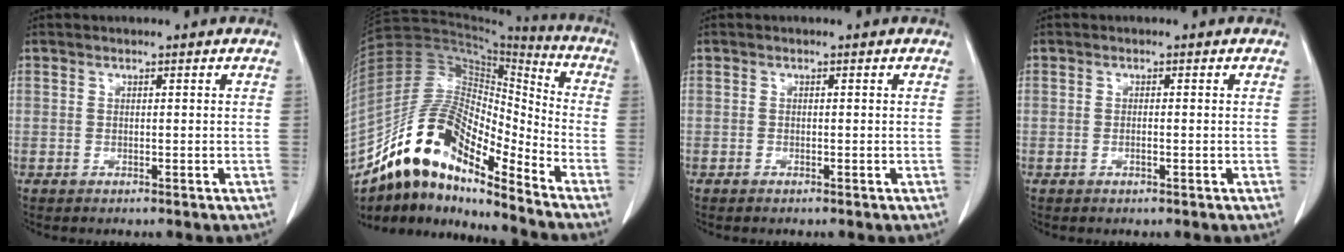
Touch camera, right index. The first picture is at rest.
{"total": 20.7, "force": [-14.8, 5.8, 13.3], "torque": [-0.267, 0.022, -0.268]}
{"total": 0.8, "force": [-0.4, 0.4, 0.5], "torque": [-0.010, 0.000, -0.006]}
{"total": 1.2, "force": [-0.3, 0.4, 1.0], "torque": [-0.024, 0.002, -0.005]}